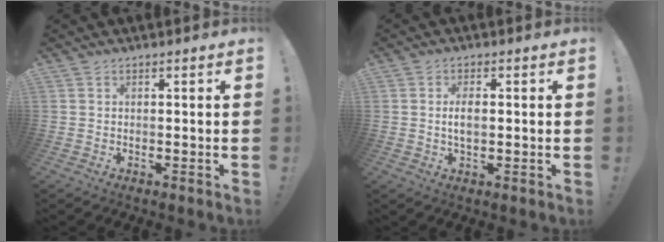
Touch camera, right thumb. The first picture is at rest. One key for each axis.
{"total": 3.7, "fx": -0.1, "fy": 1.6, "fz": 3.3, "tx": -0.060, "ty": -0.001, "tz": -0.007}